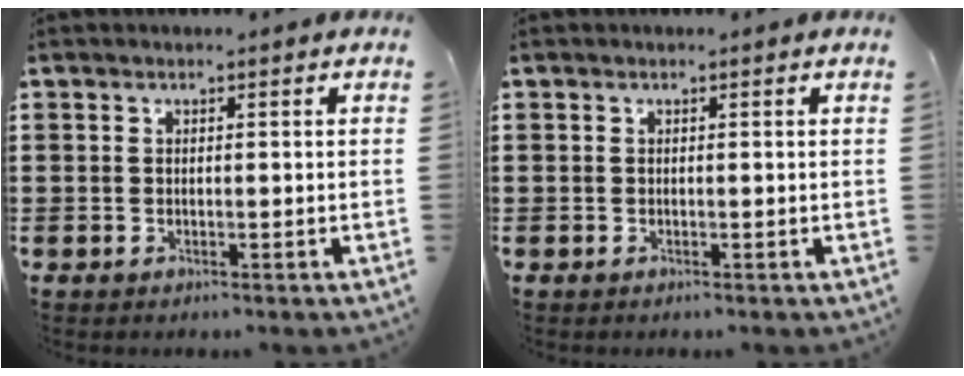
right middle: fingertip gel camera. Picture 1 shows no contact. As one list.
[{"total": 0.0}]